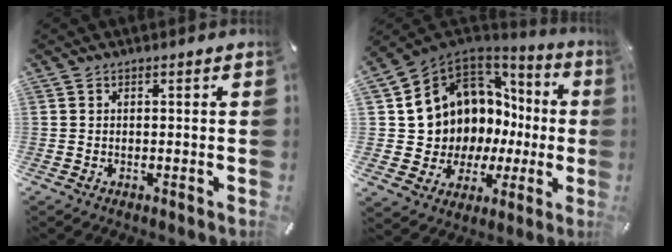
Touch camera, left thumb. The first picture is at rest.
{"total": 10.0, "force": [4.0, 9.0, 2.2], "torque": [-0.061, -0.069, 0.092]}